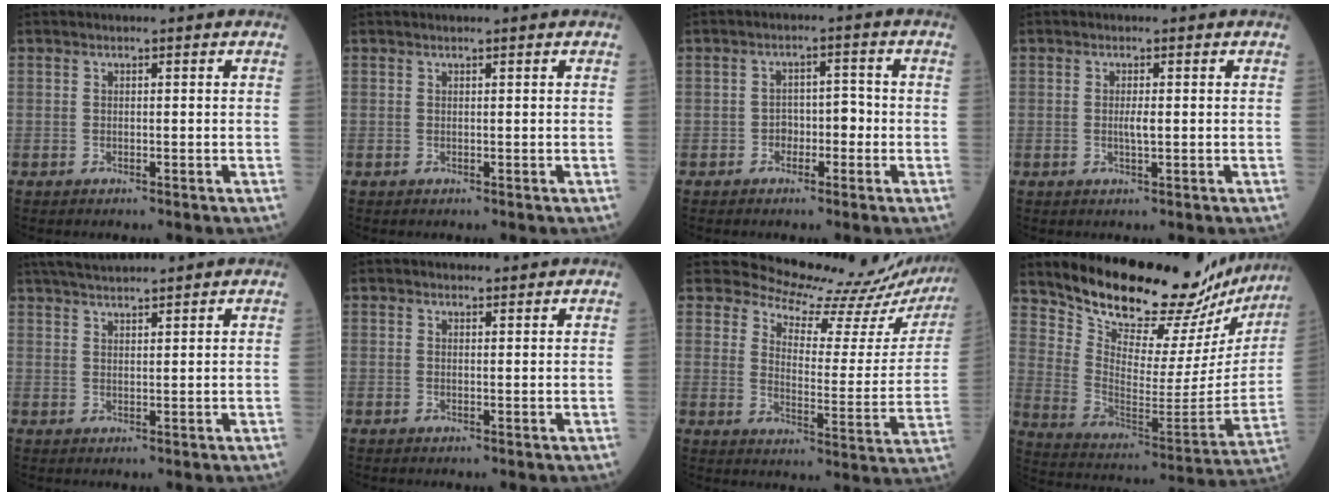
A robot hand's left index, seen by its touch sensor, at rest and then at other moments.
{"total": 0.5, "force": [0.5, -0.1, 0.3], "torque": [-0.006, 0.003, 0.009]}
{"total": 3.4, "force": [-1.3, 2.0, 2.3], "torque": [-0.031, 0.016, -0.024]}
{"total": 1.6, "force": [-0.2, 0.2, 1.5], "torque": [-0.033, -0.004, -0.003]}
{"total": 7.4, "force": [6.7, 0.4, 3.1], "torque": [-0.058, 0.030, 0.112]}
{"total": 0.9, "force": [0.8, 0.3, 0.0], "torque": [-0.008, -0.005, 0.011]}
{"total": 18.3, "force": [17.9, 2.3, 3.0], "torque": [-0.040, -0.107, 0.203]}
{"total": 25.4, "force": [23.7, 5.3, 7.6], "torque": [-0.126, -0.109, 0.322]}